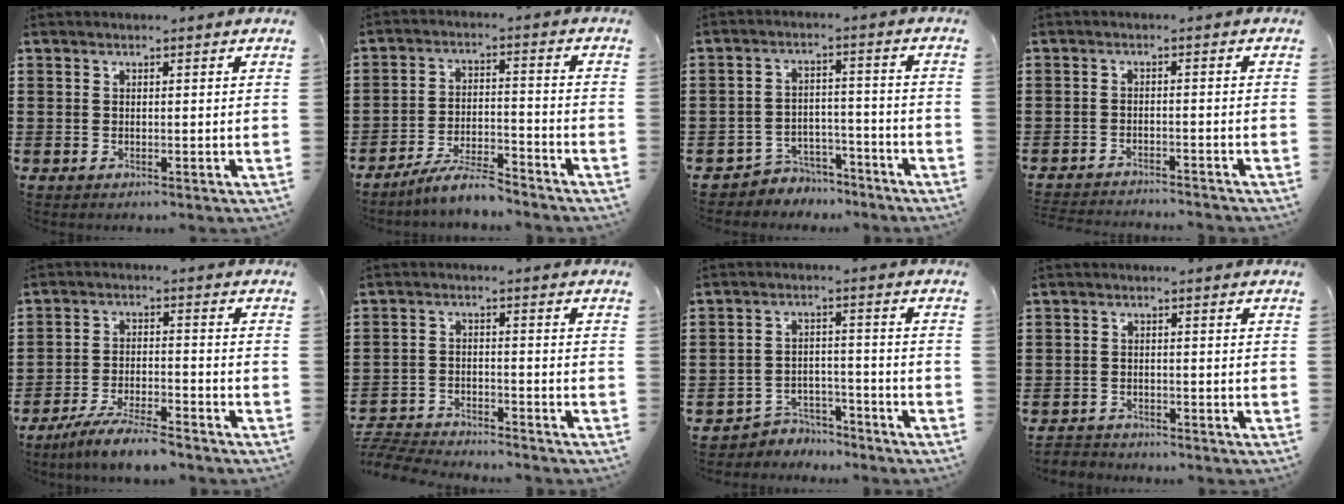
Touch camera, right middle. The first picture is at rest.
{"total": 6.3, "force": [-5.7, 0.6, 2.7], "torque": [-0.062, -0.004, -0.110]}
{"total": 4.4, "force": [-4.2, 1.2, 0.0], "torque": [-0.008, 0.007, -0.088]}
{"total": 2.5, "force": [-2.5, 0.0, -0.1], "torque": [-0.004, -0.001, -0.054]}
{"total": 6.1, "force": [-5.5, 0.3, 2.5], "torque": [-0.052, -0.007, -0.105]}
{"total": 5.5, "force": [-5.4, 0.6, 0.6], "torque": [-0.026, 0.003, -0.114]}
{"total": 4.2, "force": [-4.1, 1.1, -0.1], "torque": [-0.007, 0.005, -0.086]}
{"total": 2.2, "force": [-2.0, 0.6, -0.4], "torque": [0.000, 0.001, -0.048]}